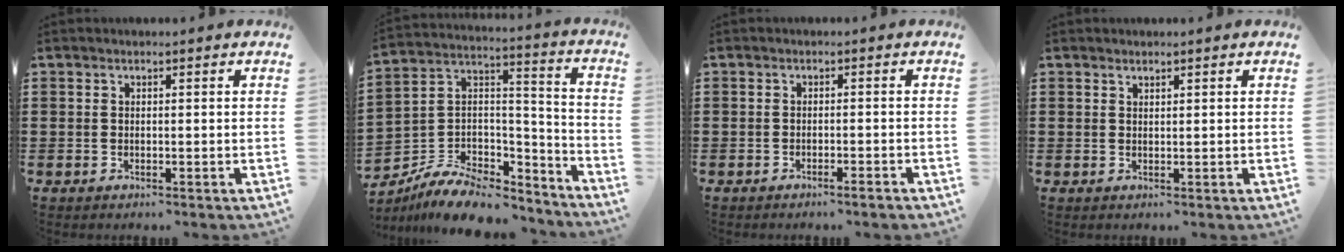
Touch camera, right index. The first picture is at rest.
{"total": 8.5, "force": [-6.9, 3.7, 3.3], "torque": [-0.073, 0.014, -0.133]}
{"total": 1.4, "force": [-1.2, -0.2, 0.7], "torque": [-0.013, -0.003, -0.022]}
{"total": 0.8, "force": [0.7, 0.3, 0.1], "torque": [-0.002, 0.001, 0.014]}